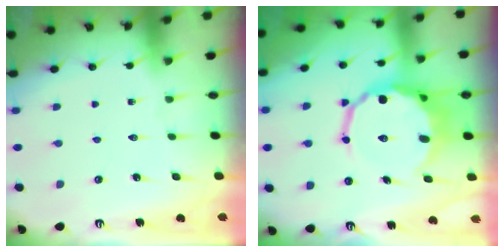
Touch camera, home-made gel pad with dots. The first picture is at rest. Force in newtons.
{"total": 12.3, "press": 11.8, "slide": 3.5}